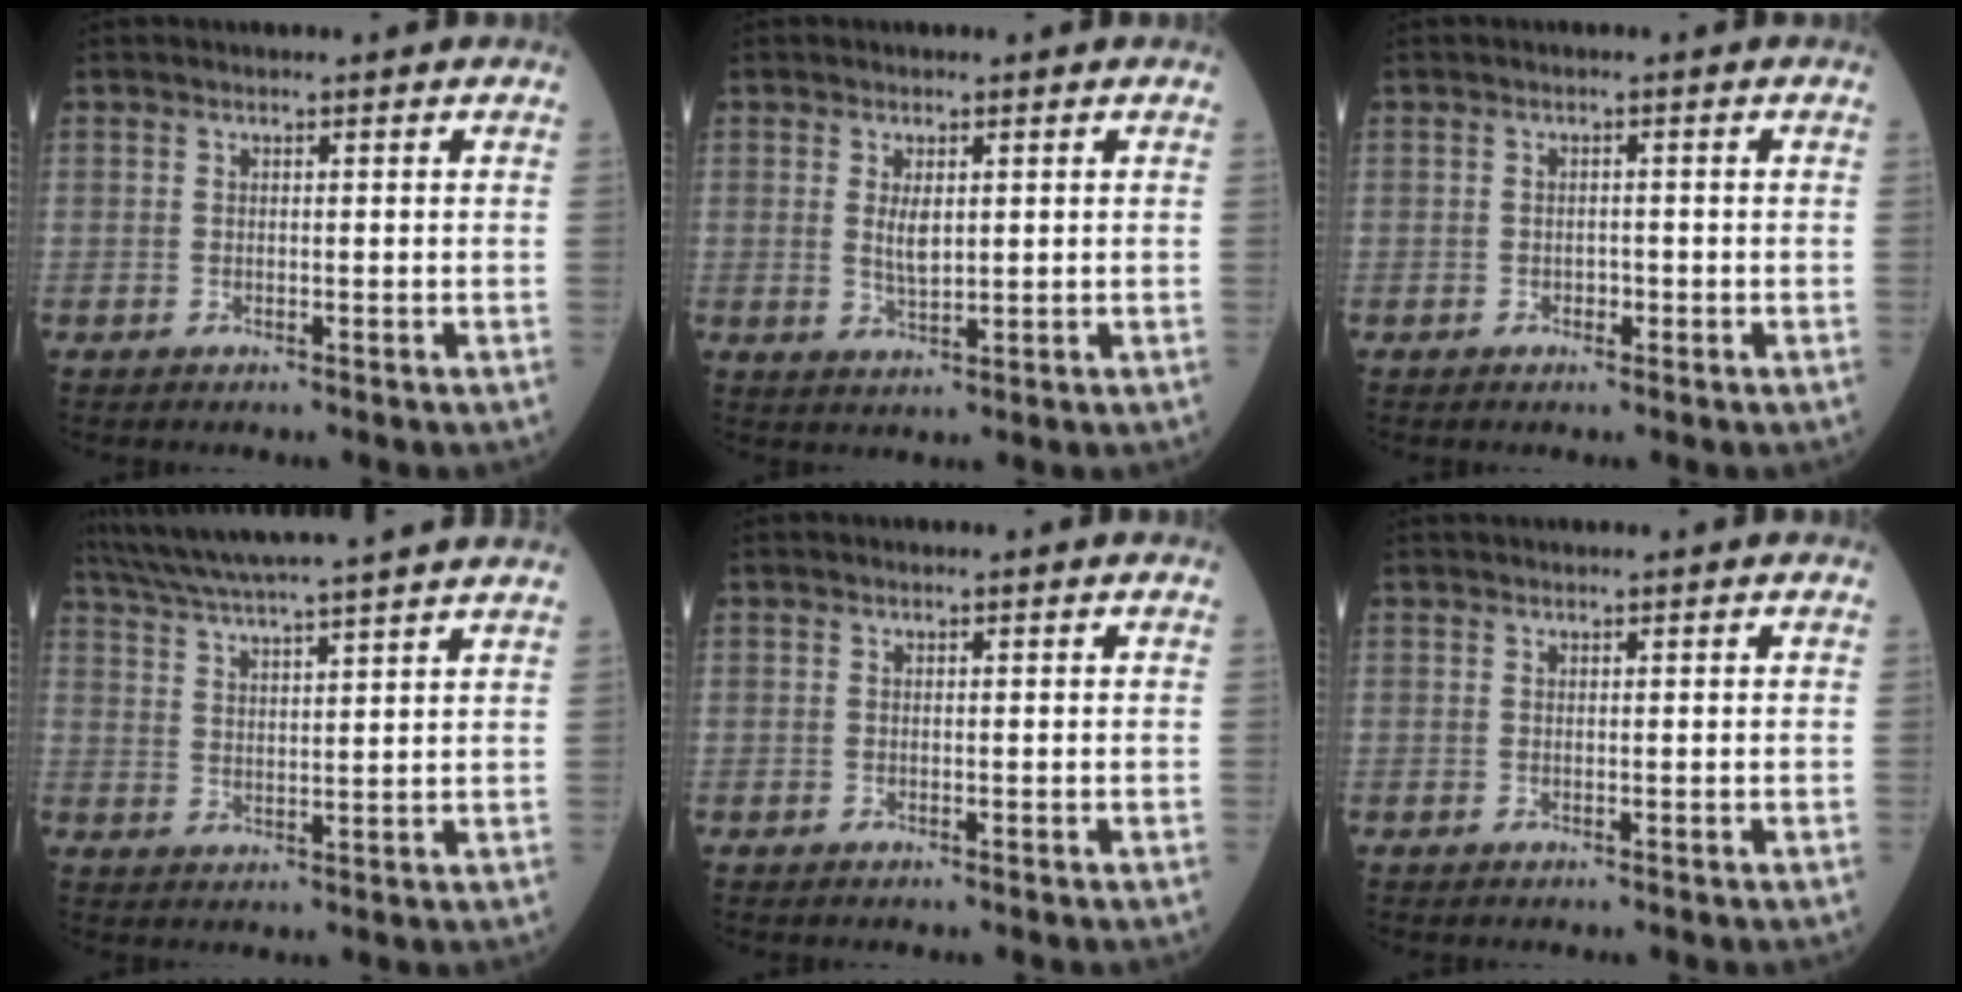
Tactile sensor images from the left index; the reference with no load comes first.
{"total": 2.9, "force": [0.7, 1.0, 2.6], "torque": [-0.053, -0.006, 0.016]}
{"total": 0.8, "force": [-0.4, 0.5, 0.5], "torque": [-0.002, 0.003, -0.007]}
{"total": 18.0, "force": [15.9, -1.1, 8.2], "torque": [-0.153, 0.009, 0.231]}
{"total": 0.0}
{"total": 0.8, "force": [0.7, -0.2, 0.3], "torque": [-0.009, 0.011, 0.021]}